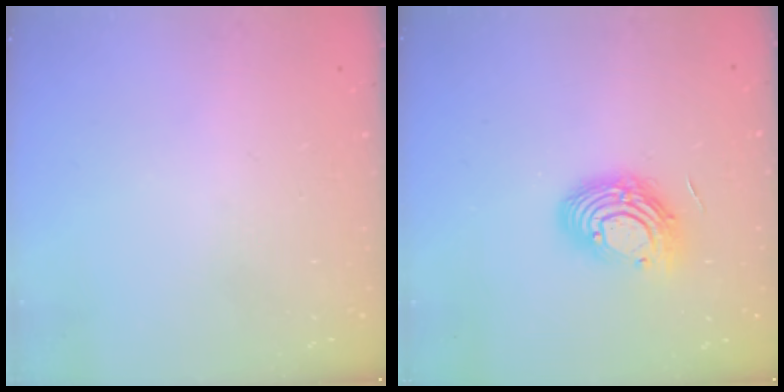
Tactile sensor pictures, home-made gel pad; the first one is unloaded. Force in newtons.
{"total": 12.0, "press": 12.0, "slide": 1.1}